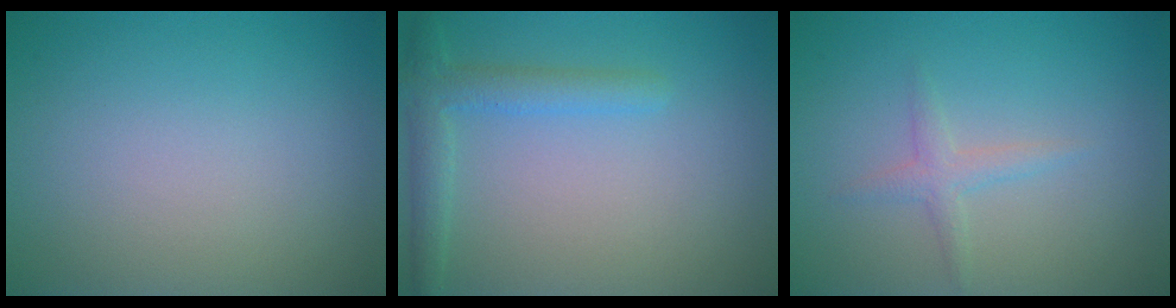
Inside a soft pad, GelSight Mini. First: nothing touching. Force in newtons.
{"total": 2.8, "press": 2.8, "slide": 0.2}
{"total": 1.5, "press": 1.5, "slide": 0.1}